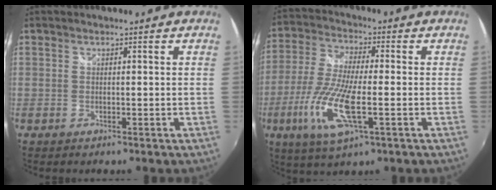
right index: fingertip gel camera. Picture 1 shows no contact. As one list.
[{"total": 13.9, "force": [-4.1, 3.6, 12.7], "torque": [-0.274, -0.015, -0.082]}]